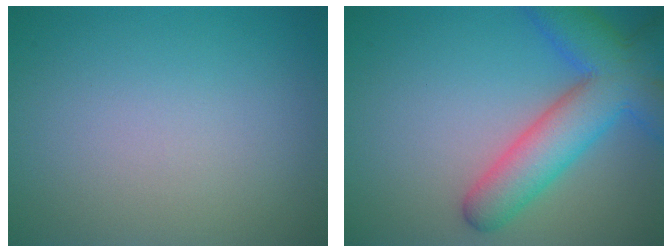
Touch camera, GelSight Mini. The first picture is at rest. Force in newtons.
{"total": 7.9, "press": 7.9, "slide": 0.4}